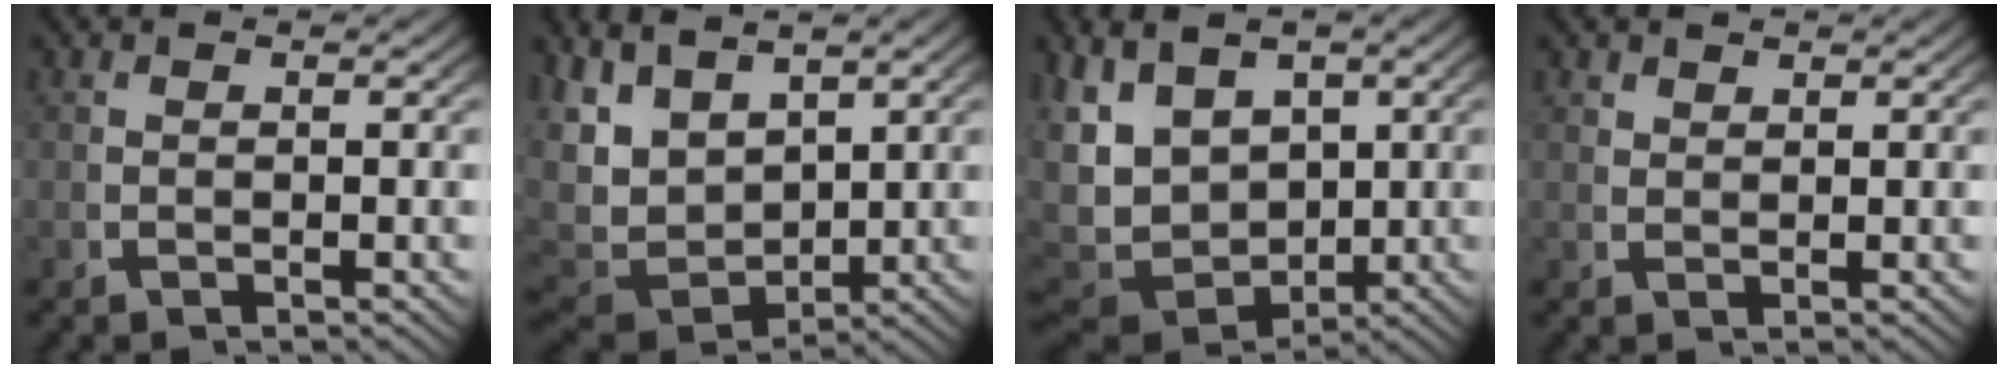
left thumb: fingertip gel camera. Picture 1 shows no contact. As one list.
[{"total": 9.2, "force": [1.5, 6.8, 6.0], "torque": [-0.149, -0.025, 0.038]}, {"total": 11.4, "force": [0.3, 8.8, 7.4], "torque": [-0.176, -0.037, 0.020]}, {"total": 1.4, "force": [1.4, 0.1, 0.1], "torque": [0.000, -0.003, 0.035]}]